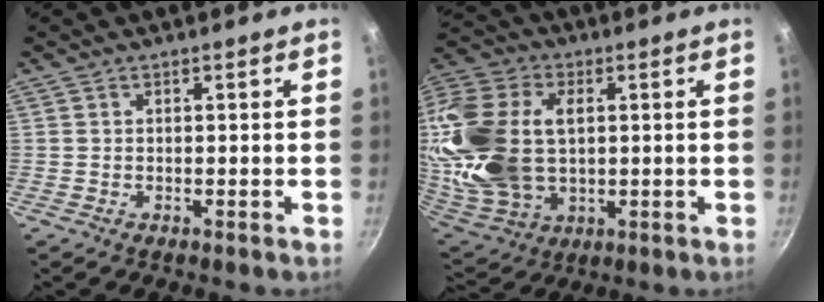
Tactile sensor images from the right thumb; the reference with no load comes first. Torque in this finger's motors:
{"motor_torque": [0.98, 4.02, 1.70, -1.07, 0.75]}